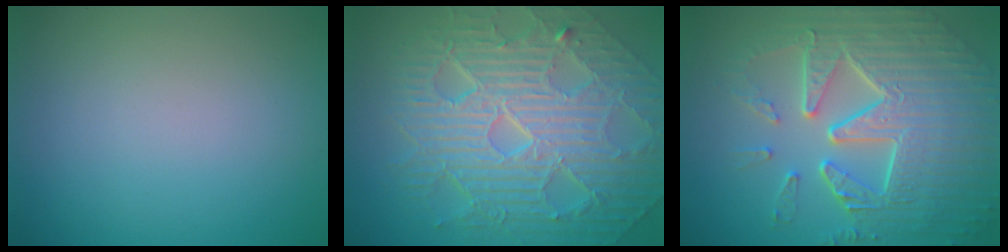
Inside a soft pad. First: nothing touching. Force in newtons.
{"total": 11.1, "press": 7.2, "slide": 8.5}
{"total": 9.4, "press": 6.3, "slide": 6.9}